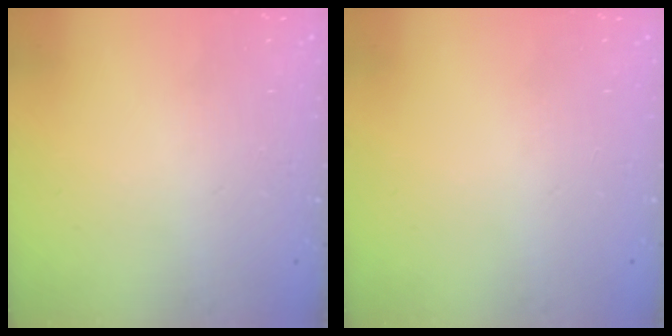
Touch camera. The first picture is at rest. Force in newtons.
{"total": 0.0}